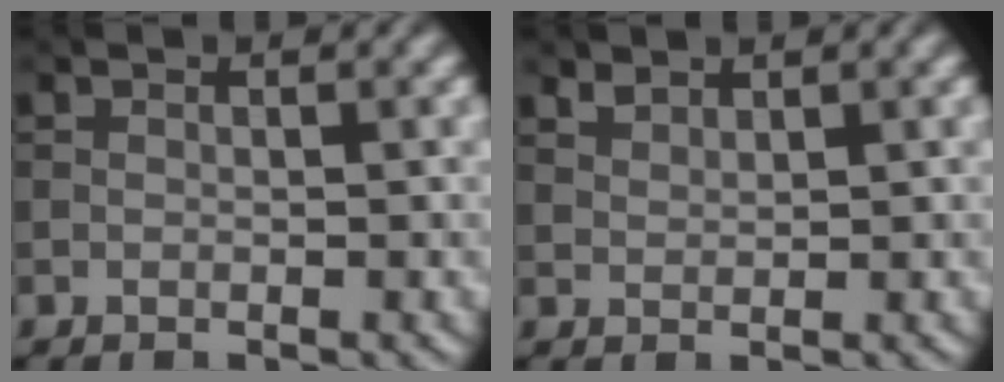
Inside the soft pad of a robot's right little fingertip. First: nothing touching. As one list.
[{"total": 1.2, "force": [1.1, 0.4, 0.3], "torque": [-0.010, 0.000, 0.026]}]